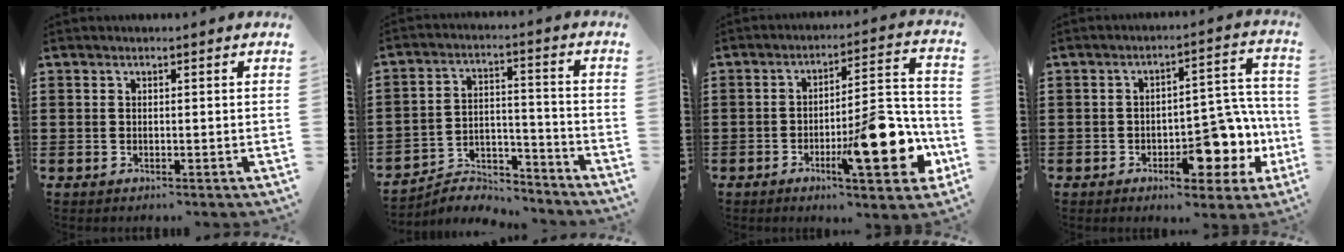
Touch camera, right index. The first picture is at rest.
{"total": 5.3, "force": [-5.1, 1.1, 0.7], "torque": [-0.014, 0.011, -0.101]}
{"total": 14.0, "force": [-5.6, 4.1, 12.2], "torque": [-0.163, -0.001, -0.092]}
{"total": 9.8, "force": [-4.2, 4.7, 7.5], "torque": [-0.086, -0.001, -0.070]}